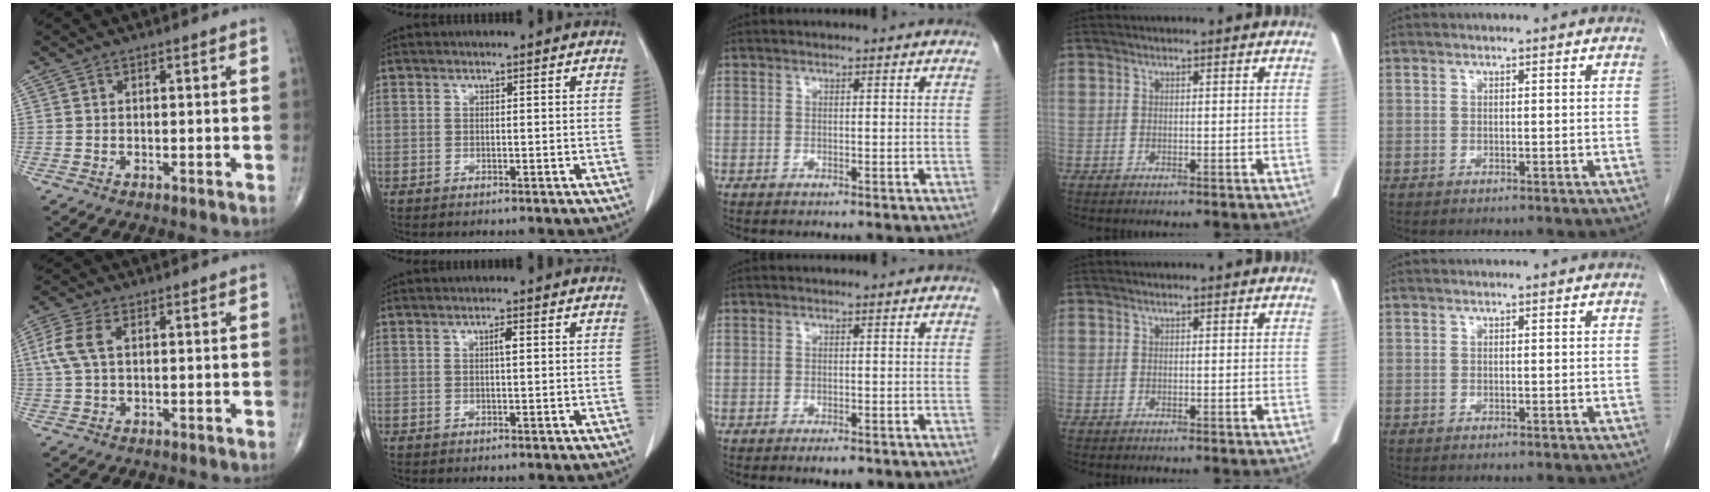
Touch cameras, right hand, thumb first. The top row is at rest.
{"thumb": {"total": 5.9, "force": [1.3, 3.1, 4.8], "torque": [-0.134, 0.017, 0.024]}, "index": {"total": 1.3, "force": [0.3, 0.2, 1.3], "torque": [-0.023, 0.004, 0.004]}, "middle": {"total": 2.4, "force": [-1.6, 0.8, 1.7], "torque": [-0.025, -0.004, -0.017]}}